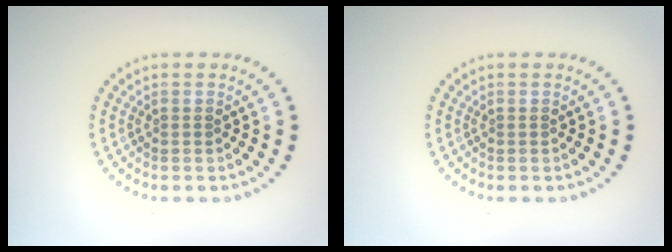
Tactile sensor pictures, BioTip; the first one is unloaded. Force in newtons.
{"total": 0.0}